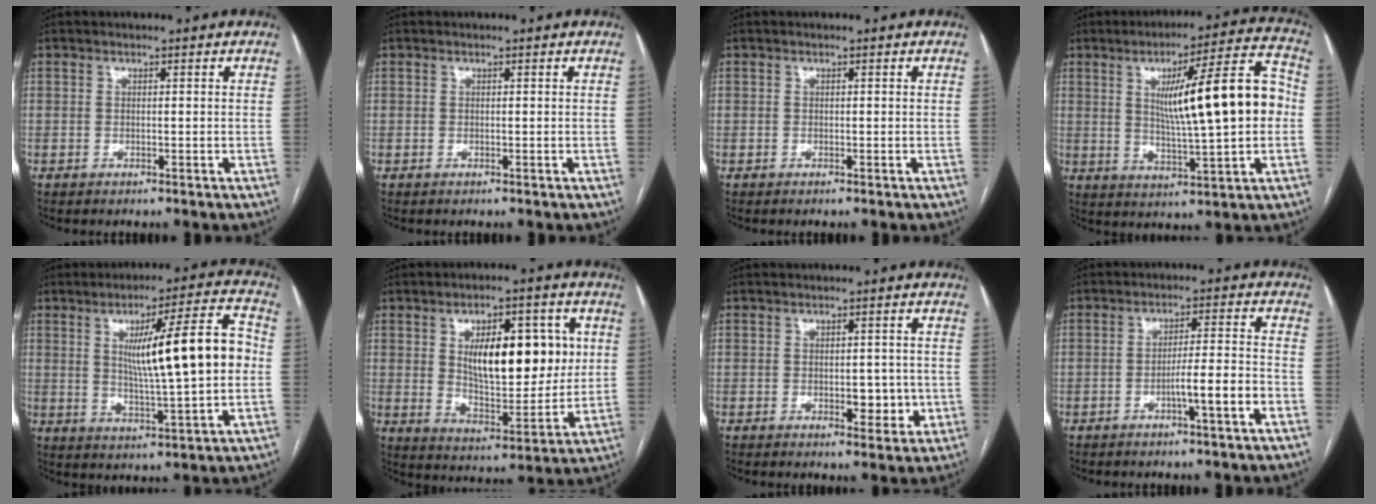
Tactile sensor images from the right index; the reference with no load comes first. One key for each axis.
{"total": 0.0}
{"total": 0.0}
{"total": 16.4, "fx": 1.7, "fy": 1.6, "fz": 16.2, "tx": -0.246, "ty": 0.022, "tz": 0.027}
{"total": 14.8, "fx": 1.6, "fy": 1.0, "fz": 14.7, "tx": -0.226, "ty": 0.014, "tz": 0.027}
{"total": 15.1, "fx": 3.6, "fy": 6.5, "fz": 13.2, "tx": -0.200, "ty": 0.011, "tz": 0.065}
{"total": 4.2, "fx": -0.9, "fy": 2.1, "fz": 3.5, "tx": -0.040, "ty": -0.001, "tz": -0.006}
{"total": 6.4, "fx": -3.0, "fy": -0.3, "fz": 5.7, "tx": -0.090, "ty": 0.010, "tz": -0.047}